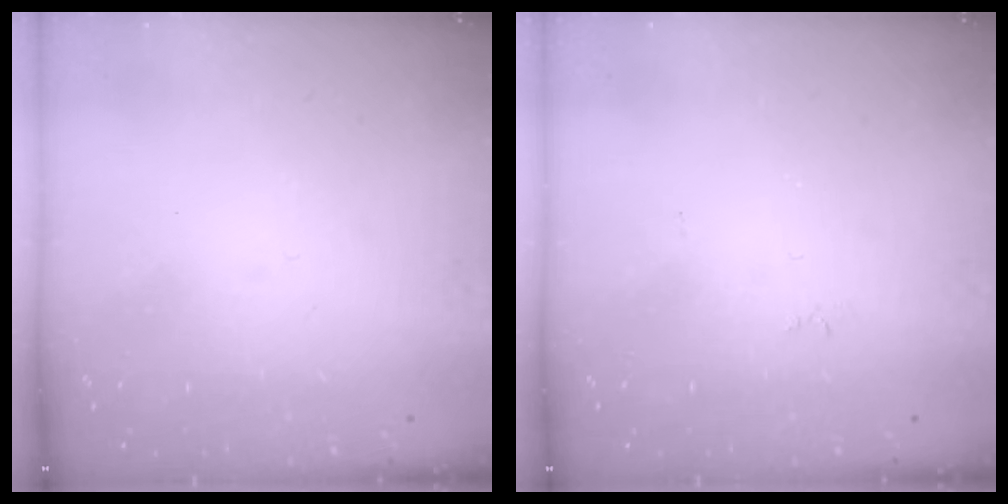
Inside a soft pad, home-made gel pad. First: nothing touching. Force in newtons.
{"total": 4.5, "press": 4.5, "slide": 0.5}